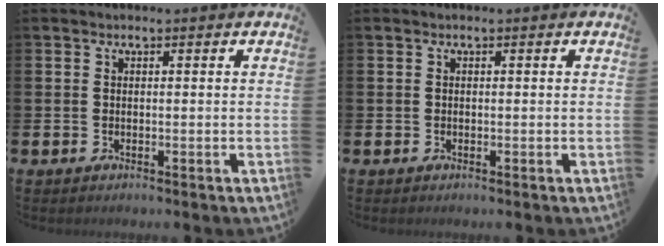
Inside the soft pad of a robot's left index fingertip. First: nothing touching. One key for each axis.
{"total": 0.0}